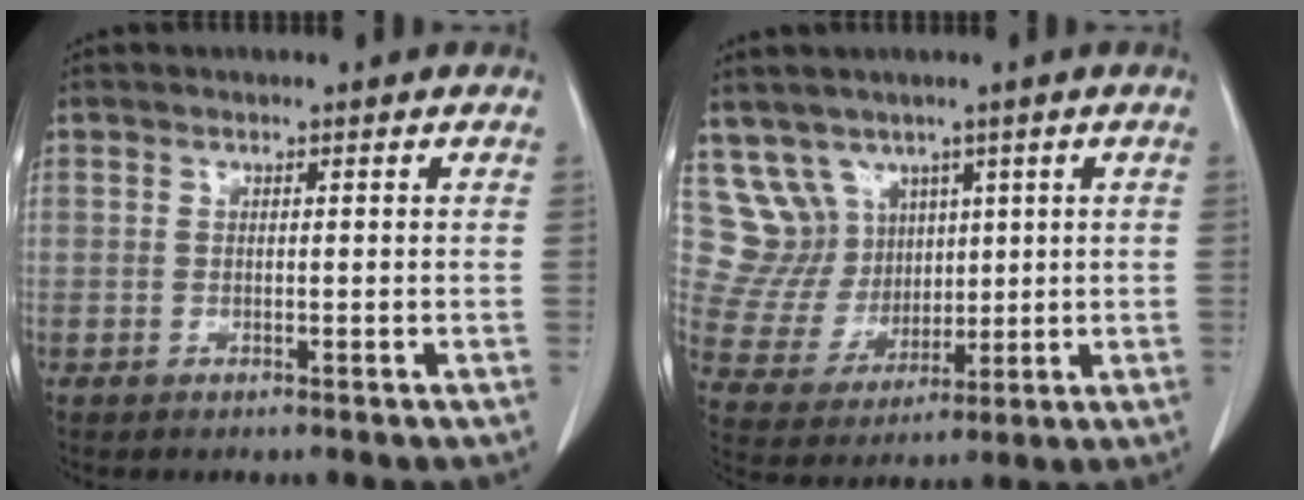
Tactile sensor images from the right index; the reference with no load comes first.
{"total": 8.1, "force": [4.7, 6.5, 0.5], "torque": [-0.021, 0.034, 0.108]}